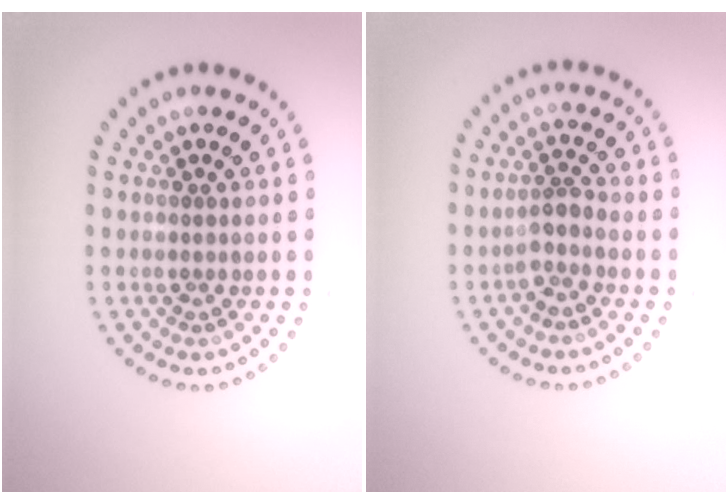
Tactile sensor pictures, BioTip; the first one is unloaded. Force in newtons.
{"total": 2.0, "press": 1.5, "slide": 1.2}